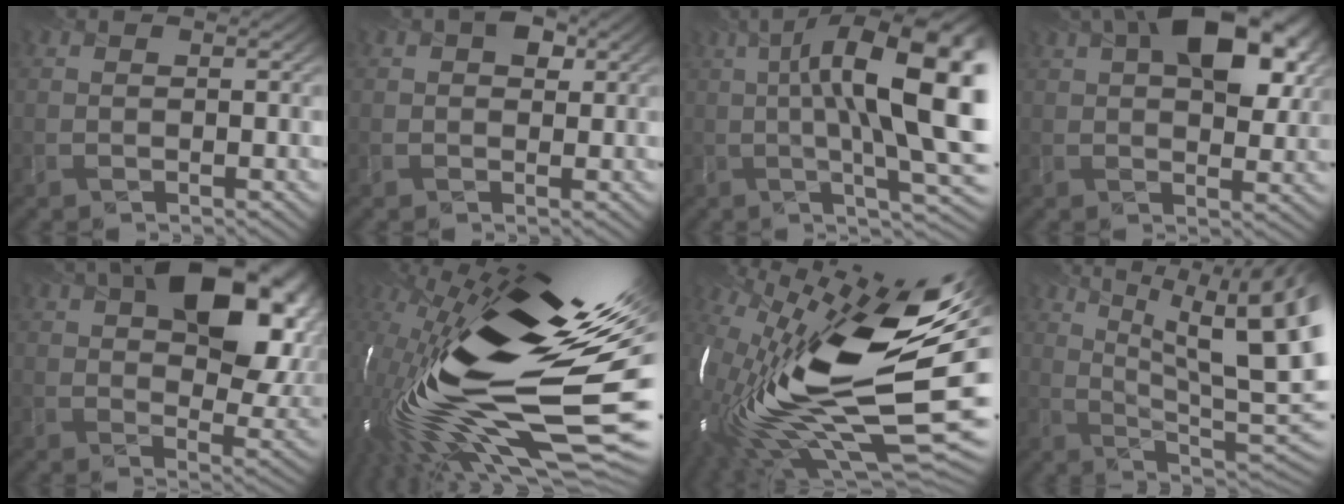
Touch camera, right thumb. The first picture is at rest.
{"total": 2.7, "force": [0.9, 2.0, 1.6], "torque": [-0.021, 0.002, 0.015]}
{"total": 17.3, "force": [2.1, 5.0, 16.4], "torque": [-0.238, 0.024, 0.043]}
{"total": 14.5, "force": [5.9, 7.1, 11.2], "torque": [-0.162, 0.018, 0.076]}
{"total": 18.4, "force": [7.3, 9.8, 13.8], "torque": [-0.180, 0.023, 0.095]}
{"total": 21.0, "force": [-0.8, 8.4, 19.2], "torque": [-0.377, -0.051, -0.011]}
{"total": 20.4, "force": [0.2, 8.8, 18.5], "torque": [-0.363, -0.029, 0.003]}
{"total": 18.1, "force": [6.9, 6.3, 15.5], "torque": [-0.215, 0.028, 0.116]}